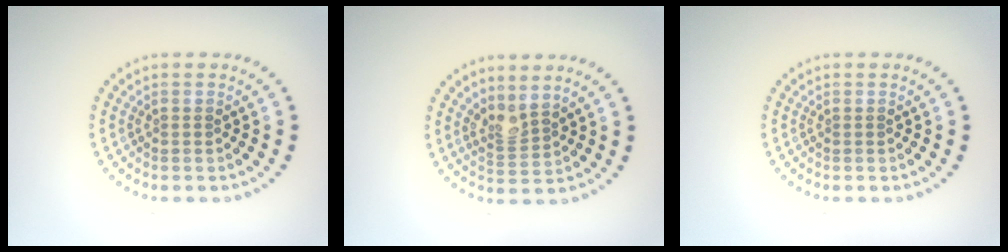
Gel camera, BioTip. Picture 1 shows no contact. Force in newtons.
{"total": 2.1, "press": 1.5, "slide": 1.4}
{"total": 0.0}